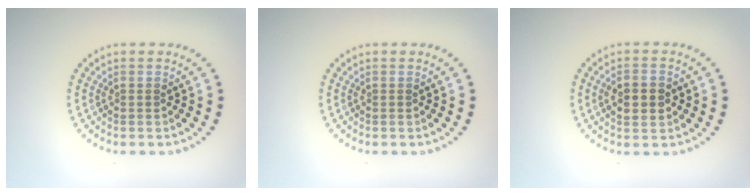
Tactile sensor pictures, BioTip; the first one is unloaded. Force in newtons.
{"total": 0.0}
{"total": 3.6, "press": 3.6, "slide": 0.2}